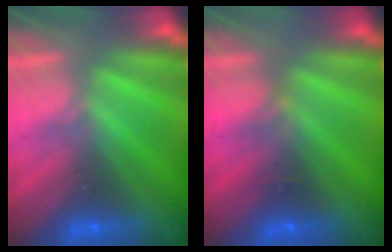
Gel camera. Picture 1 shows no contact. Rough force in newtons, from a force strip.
{"total": 2.4}